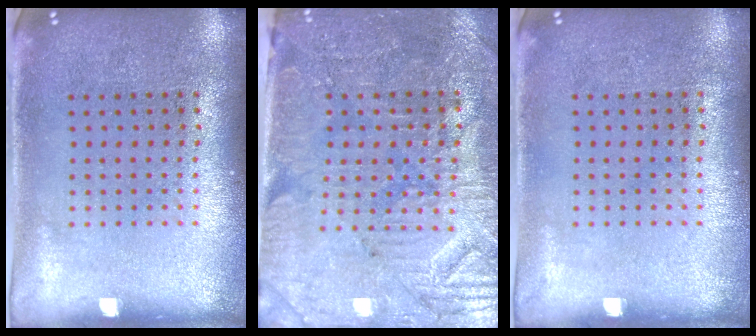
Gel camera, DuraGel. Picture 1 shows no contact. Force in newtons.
{"total": 3.7, "press": 3.5, "slide": 1.4}
{"total": 0.0}